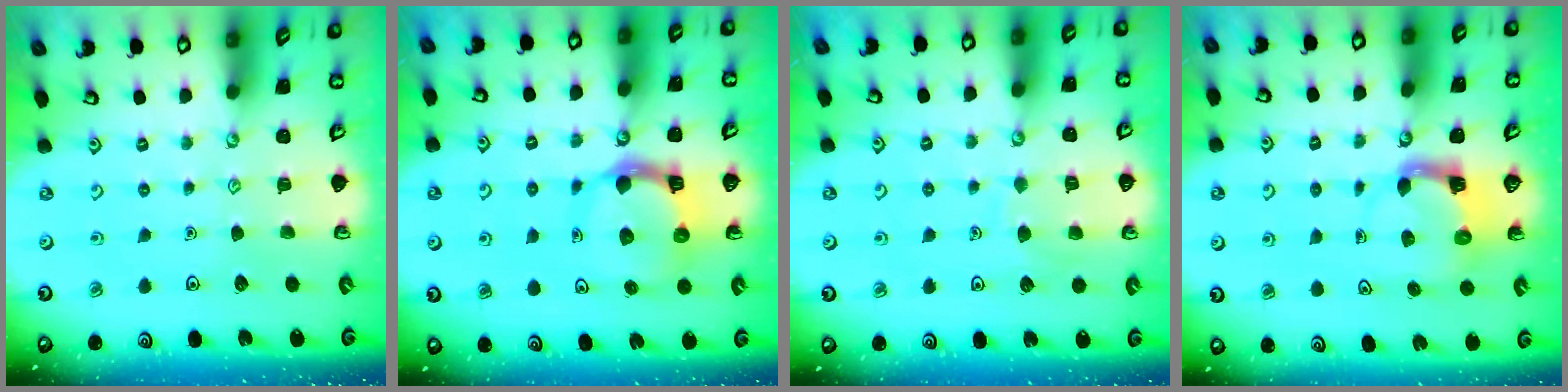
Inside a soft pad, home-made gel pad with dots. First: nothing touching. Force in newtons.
{"total": 9.7, "press": 9.6, "slide": 1.4}
{"total": 5.8, "press": 5.8, "slide": 0.6}
{"total": 3.6, "press": 3.6, "slide": 0.4}